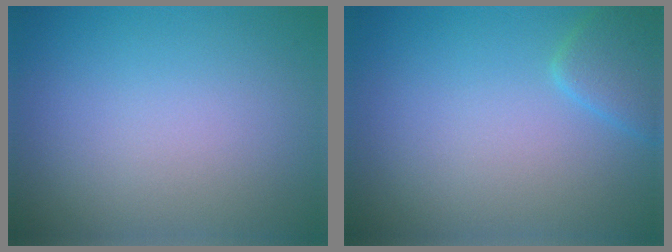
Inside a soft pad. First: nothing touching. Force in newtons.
{"total": 2.3, "press": 2.3, "slide": 0.2}